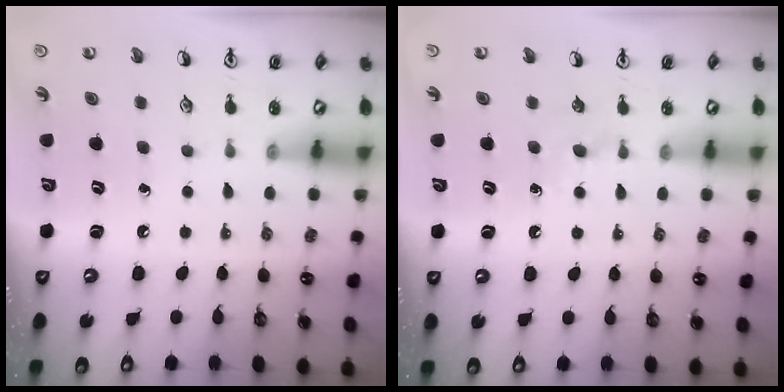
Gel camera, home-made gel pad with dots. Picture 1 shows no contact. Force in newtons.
{"total": 3.4, "press": 3.3, "slide": 0.5}